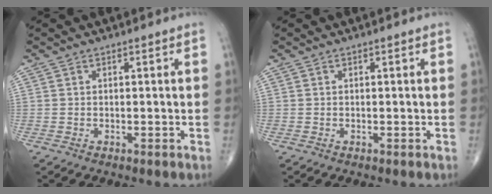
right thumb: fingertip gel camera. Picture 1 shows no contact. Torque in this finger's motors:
{"motor_torque": [-0.06, 0.08, -0.02, 0.02, -0.01]}